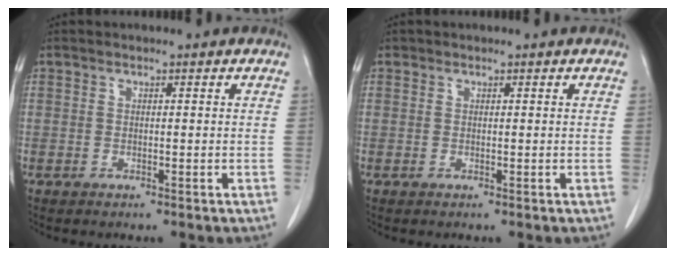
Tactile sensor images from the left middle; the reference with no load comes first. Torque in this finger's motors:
{"motor_torque": [-0.17, 0.19, -0.06, 0.00]}